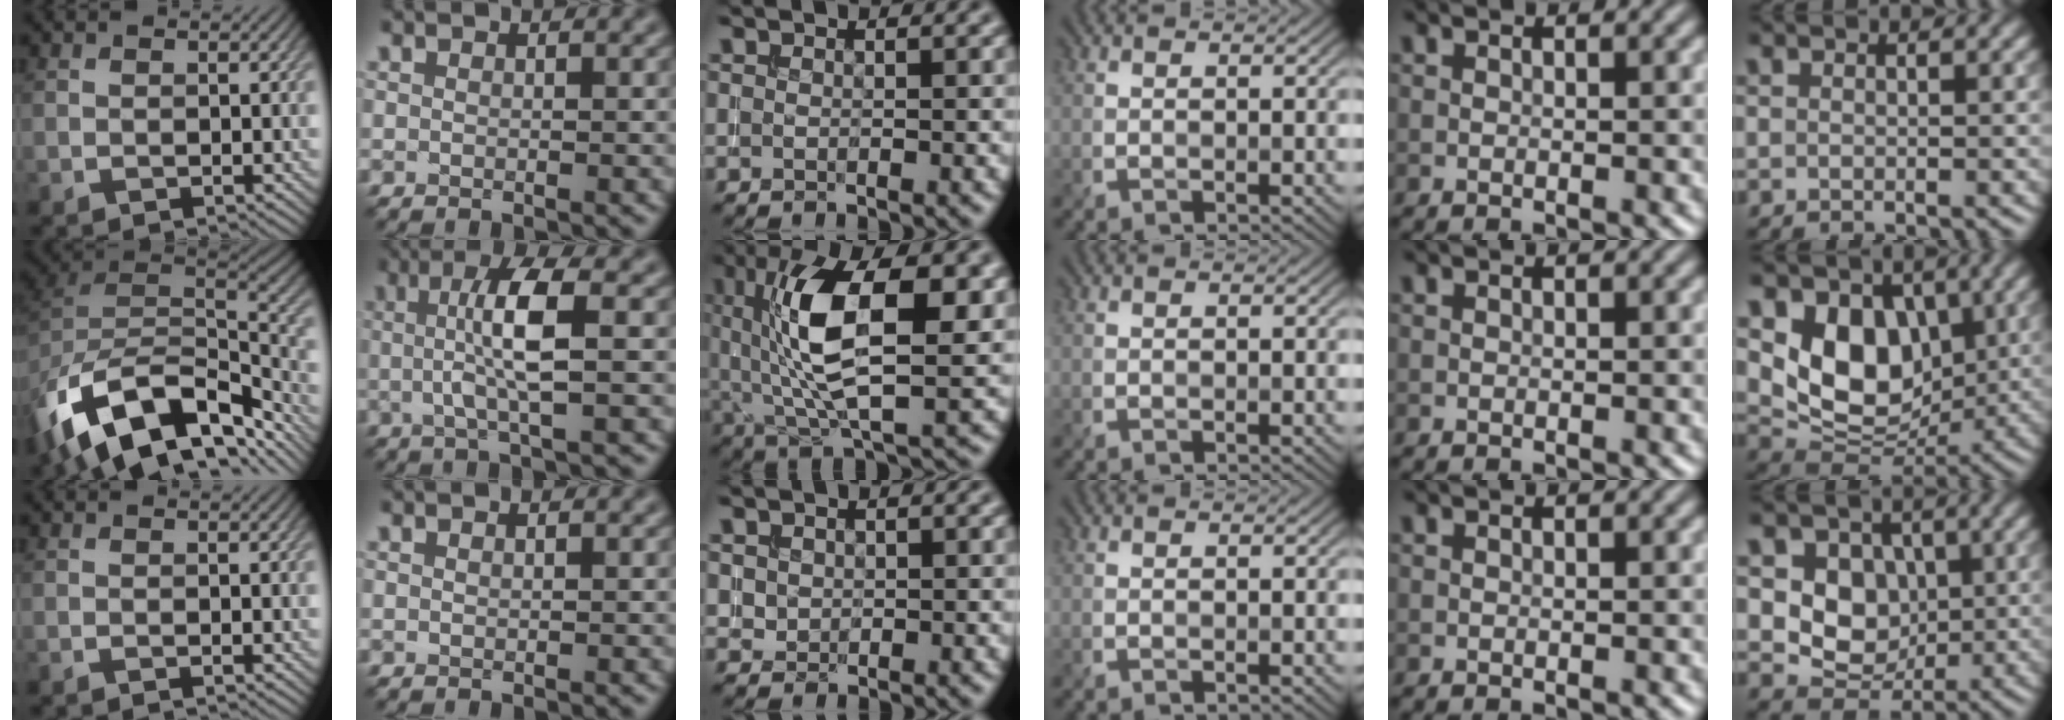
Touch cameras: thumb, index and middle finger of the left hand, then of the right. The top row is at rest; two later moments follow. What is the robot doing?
{"motion": "insert", "object": "drawer"}